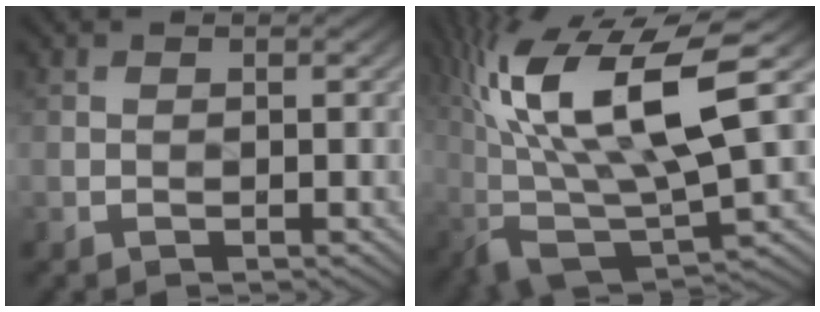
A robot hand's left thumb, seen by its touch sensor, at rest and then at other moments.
{"total": 16.7, "force": [3.0, 6.9, 14.9], "torque": [-0.310, -0.003, 0.051]}